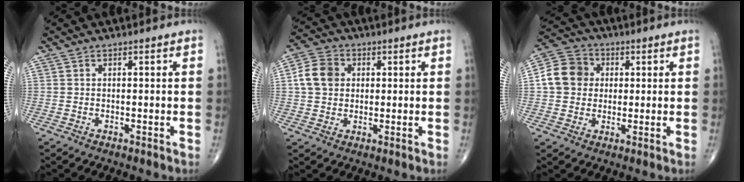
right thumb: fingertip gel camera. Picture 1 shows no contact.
{"total": 7.3, "force": [1.2, 6.0, 4.0], "torque": [-0.064, 0.008, 0.014]}
{"total": 9.3, "force": [1.0, 8.2, 4.3], "torque": [-0.062, 0.015, 0.006]}